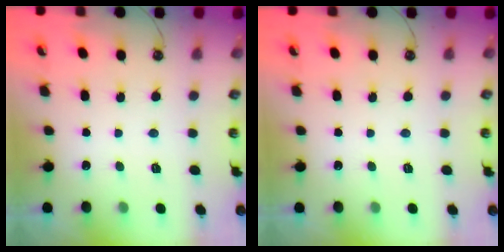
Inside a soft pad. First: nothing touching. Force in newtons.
{"total": 0.0}